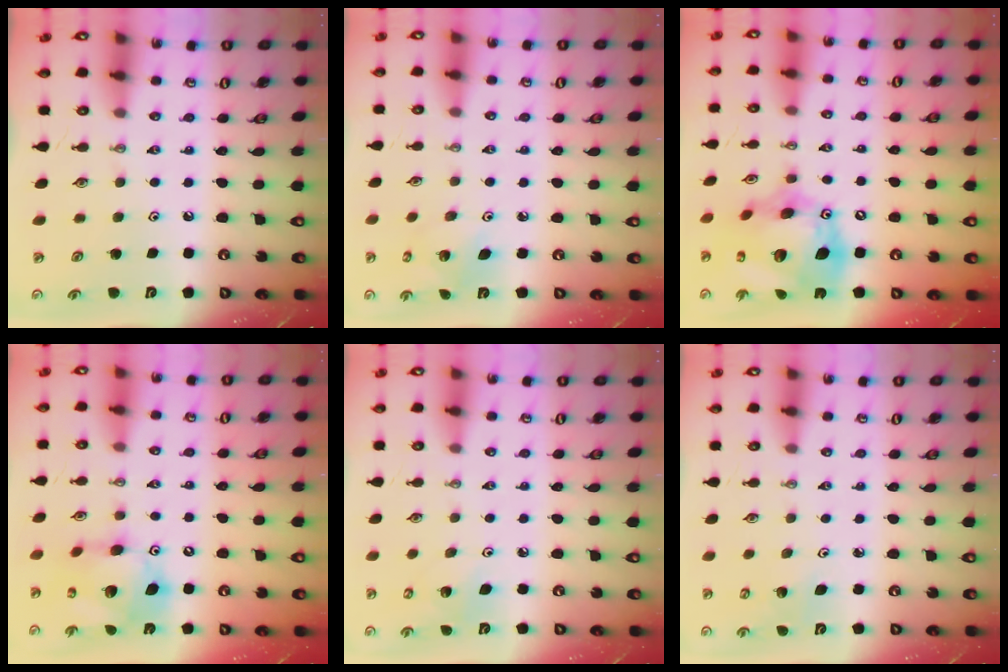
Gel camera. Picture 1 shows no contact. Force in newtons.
{"total": 4.8, "press": 4.7, "slide": 0.5}
{"total": 22.7, "press": 22.5, "slide": 2.6}
{"total": 14.5, "press": 14.5, "slide": 1.5}
{"total": 5.1, "press": 4.8, "slide": 1.7}
{"total": 2.9, "press": 2.8, "slide": 0.3}